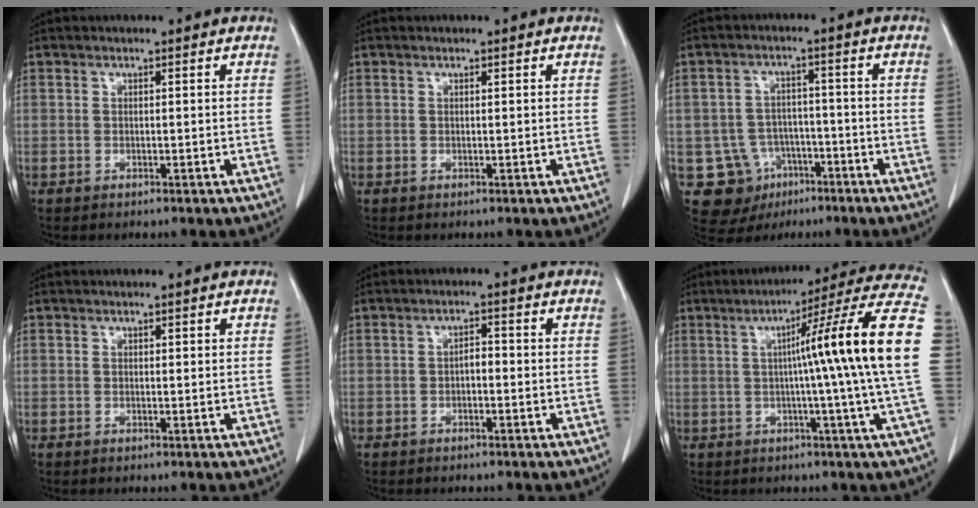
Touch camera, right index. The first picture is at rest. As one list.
[{"total": 0.0}, {"total": 10.0, "force": [-4.1, 9.0, 1.7], "torque": [-0.043, 0.021, -0.046]}, {"total": 0.6, "force": [0.3, 0.2, 0.4], "torque": [-0.004, 0.000, 0.004]}, {"total": 1.7, "force": [-0.4, 0.8, 1.5], "torque": [-0.020, 0.005, -0.008]}, {"total": 18.7, "force": [1.0, -2.5, 18.5], "torque": [-0.232, 0.015, -0.002]}]